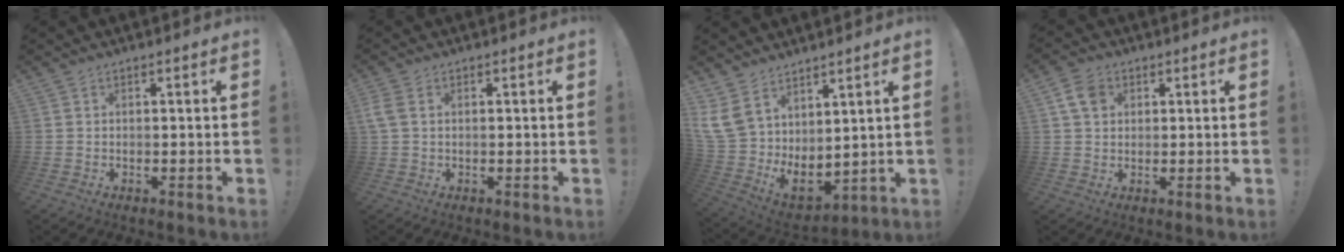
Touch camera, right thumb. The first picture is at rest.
{"total": 2.8, "force": [0.8, 1.7, 2.1], "torque": [-0.045, 0.003, 0.014]}
{"total": 10.2, "force": [3.5, 7.2, 6.3], "torque": [-0.137, -0.054, 0.071]}
{"total": 6.4, "force": [2.1, 4.8, 3.7], "torque": [-0.064, 0.009, 0.045]}